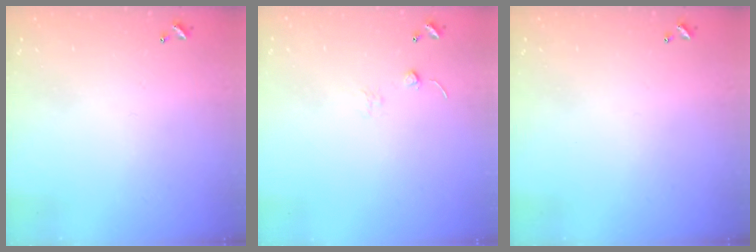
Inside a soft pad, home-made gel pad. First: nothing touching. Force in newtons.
{"total": 0.0}
{"total": 0.0}